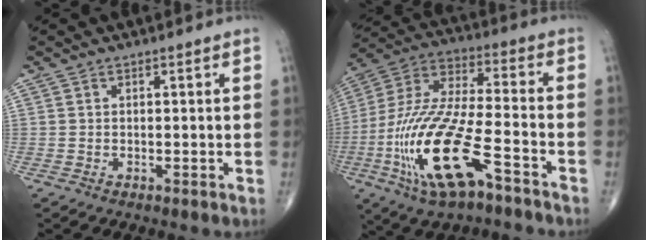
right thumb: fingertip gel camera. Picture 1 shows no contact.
{"total": 22.3, "force": [-9.3, 7.4, 18.8], "torque": [-0.425, 0.028, -0.167]}